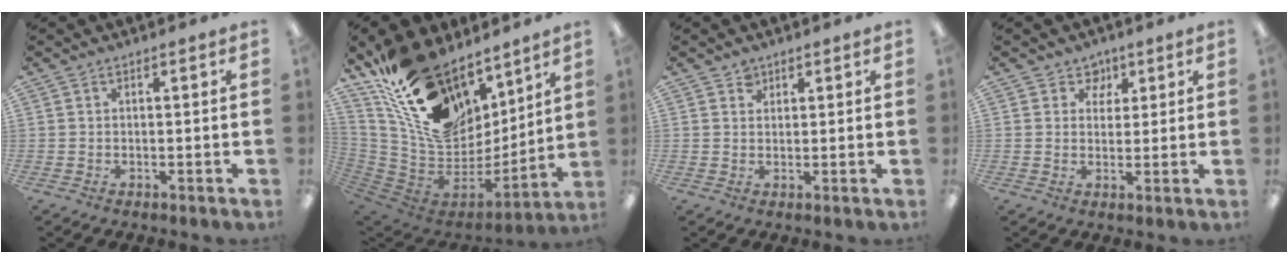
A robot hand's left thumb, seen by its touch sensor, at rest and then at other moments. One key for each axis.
{"total": 22.1, "fx": 13.7, "fy": 13.1, "fz": 11.5, "tx": -0.211, "ty": -0.090, "tz": 0.262}
{"total": 2.1, "fx": 1.4, "fy": 1.5, "fz": 0.2, "tx": 0.003, "ty": -0.003, "tz": 0.025}
{"total": 4.6, "fx": 2.6, "fy": 3.8, "fz": 0.5, "tx": -0.002, "ty": -0.011, "tz": 0.044}